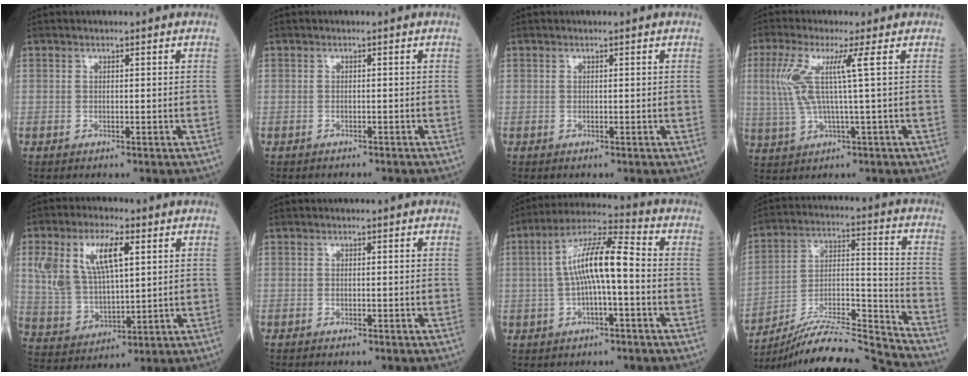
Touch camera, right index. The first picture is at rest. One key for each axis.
{"total": 2.4, "fx": -2.2, "fy": 0.8, "fz": 0.4, "tx": -0.005, "ty": -0.001, "tz": -0.029}
{"total": 0.0}
{"total": 7.0, "fx": 1.8, "fy": -0.5, "fz": 6.8, "tx": -0.161, "ty": 0.011, "tz": 0.040}
{"total": 12.3, "fx": 4.6, "fy": 5.0, "fz": 10.2, "tx": -0.228, "ty": 0.025, "tz": 0.097}
{"total": 1.0, "fx": -0.9, "fy": 0.0, "fz": 0.4, "tx": -0.003, "ty": 0.000, "tz": -0.013}
{"total": 10.1, "fx": -0.4, "fy": 1.8, "fz": 10.0, "tx": -0.188, "ty": 0.028, "tz": -0.012}
{"total": 18.0, "fx": -17.3, "fy": -2.0, "fz": 4.4, "tx": -0.073, "ty": 0.021, "tz": -0.296}